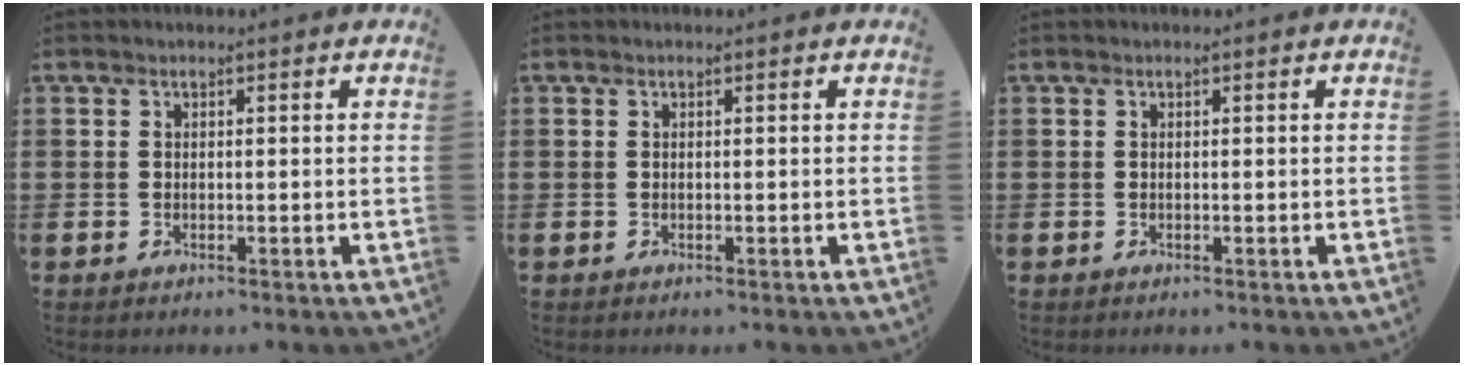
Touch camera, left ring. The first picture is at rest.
{"total": 0.0}
{"total": 0.0}